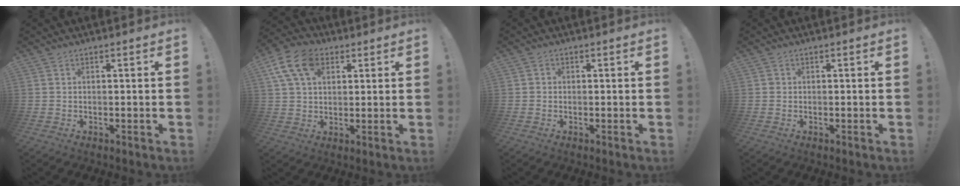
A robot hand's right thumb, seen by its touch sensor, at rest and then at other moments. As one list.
[{"total": 13.0, "force": [5.4, 8.6, 8.0], "torque": [-0.158, -0.009, 0.105]}, {"total": 0.9, "force": [-0.4, 0.8, 0.2], "torque": [-0.010, 0.005, -0.006]}, {"total": 0.6, "force": [0.0, 0.6, 0.1], "torque": [-0.006, 0.004, 0.001]}]